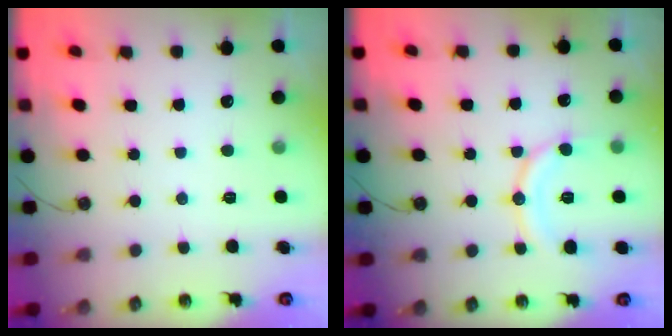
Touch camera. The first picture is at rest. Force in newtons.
{"total": 11.7, "press": 11.6, "slide": 1.2}